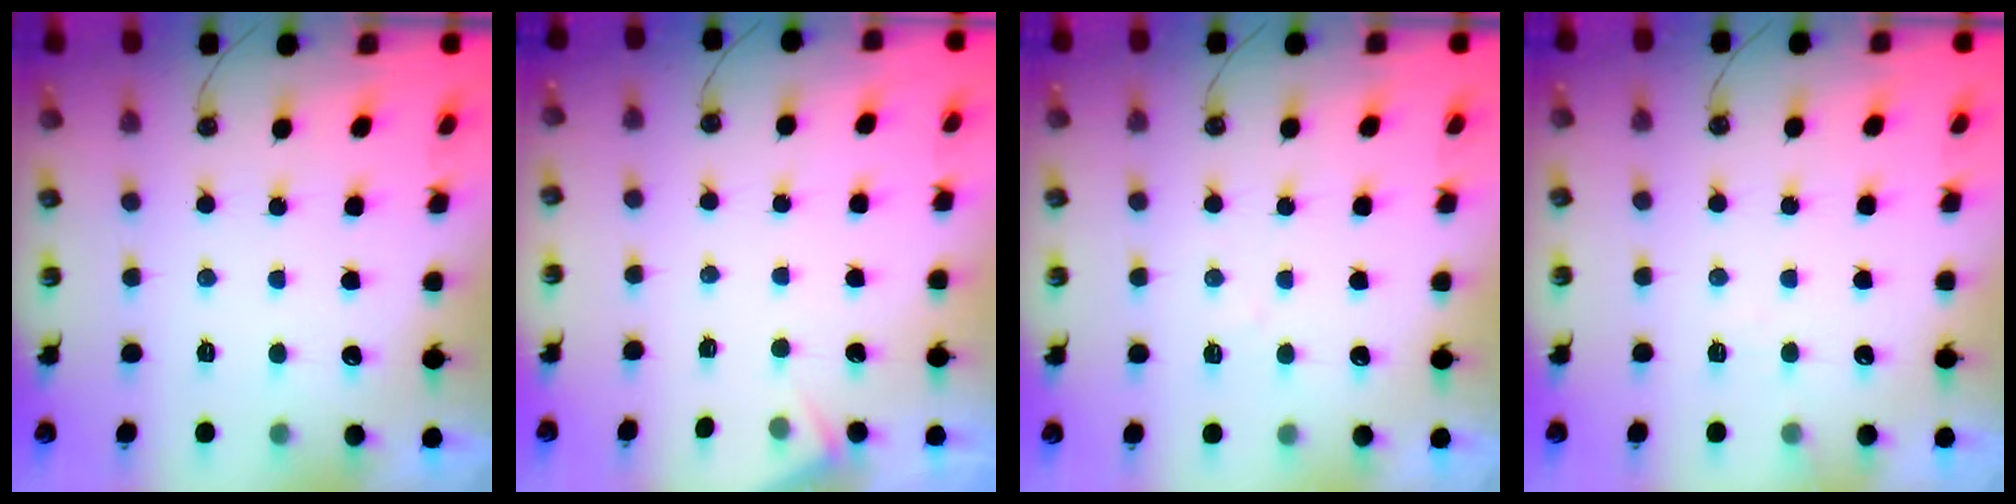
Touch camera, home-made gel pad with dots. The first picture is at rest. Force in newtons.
{"total": 2.9, "press": 2.8, "slide": 0.5}
{"total": 6.4, "press": 6.3, "slide": 0.8}
{"total": 3.8, "press": 3.7, "slide": 0.5}